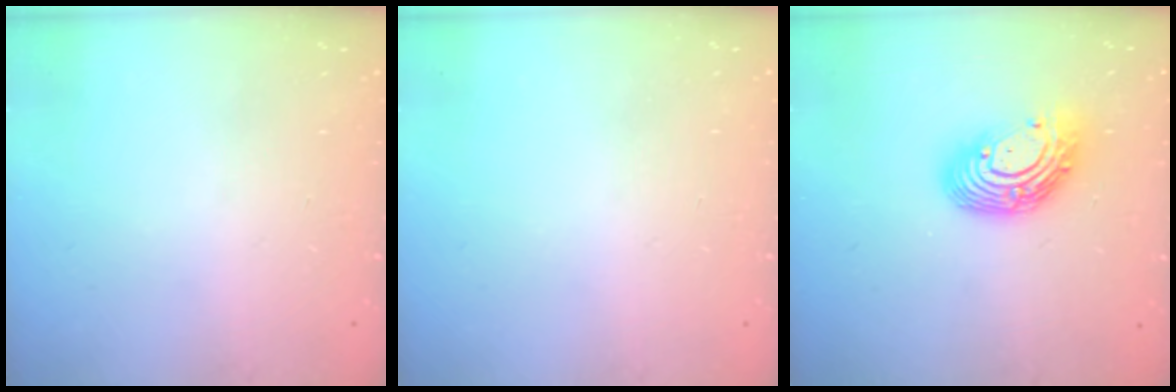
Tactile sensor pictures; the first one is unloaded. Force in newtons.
{"total": 0.0}
{"total": 13.2, "press": 13.1, "slide": 1.3}